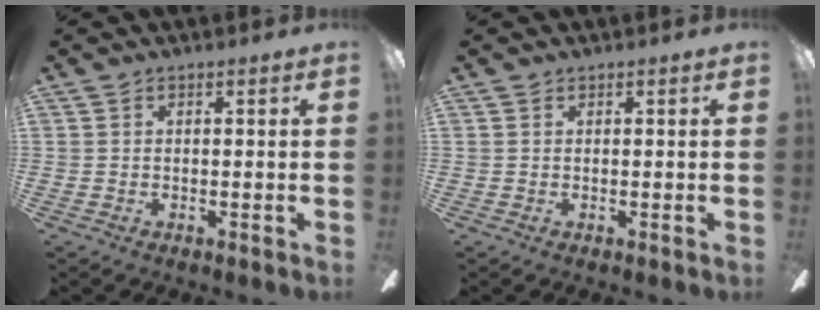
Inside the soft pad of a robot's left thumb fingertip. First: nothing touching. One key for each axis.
{"total": 0.0}